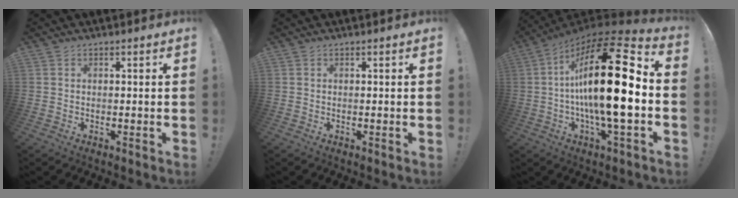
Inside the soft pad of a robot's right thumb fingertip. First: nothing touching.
{"total": 0.0}
{"total": 27.8, "force": [-0.6, 7.1, 26.9], "torque": [-0.458, 0.000, -0.026]}